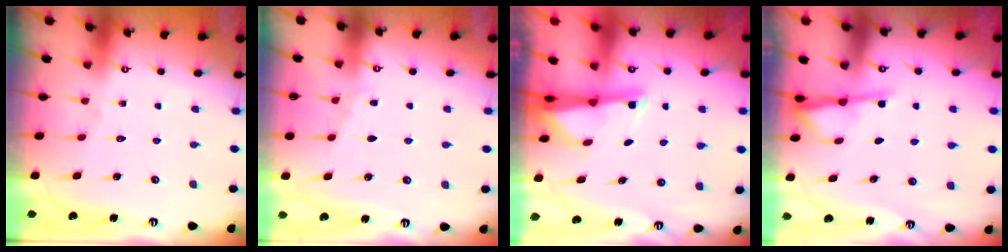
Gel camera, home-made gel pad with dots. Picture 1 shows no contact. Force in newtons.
{"total": 2.8, "press": 2.7, "slide": 0.3}
{"total": 1.8, "press": 1.7, "slide": 0.4}
{"total": 2.8, "press": 2.7, "slide": 0.5}